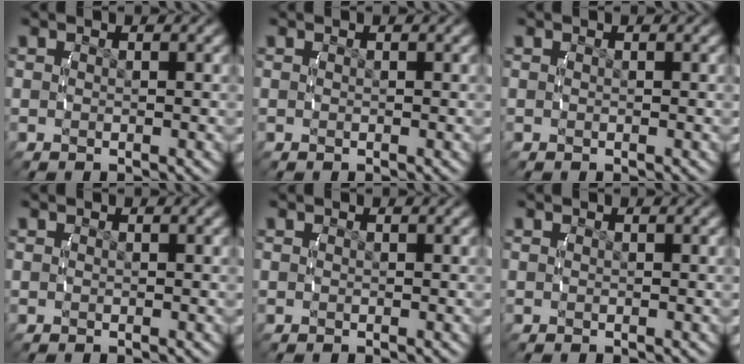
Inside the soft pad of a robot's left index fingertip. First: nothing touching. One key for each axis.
{"total": 0.0}
{"total": 0.0}
{"total": 0.0}
{"total": 0.0}
{"total": 0.0}